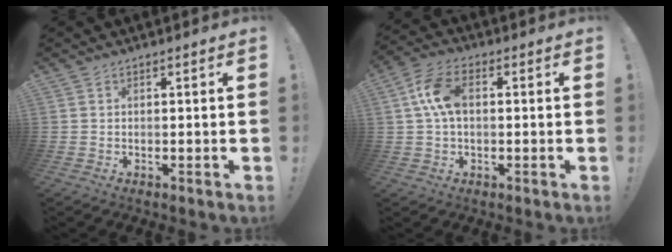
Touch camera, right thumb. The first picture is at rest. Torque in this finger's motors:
{"motor_torque": [0.03, 0.09, 0.35, -0.01, 0.22]}